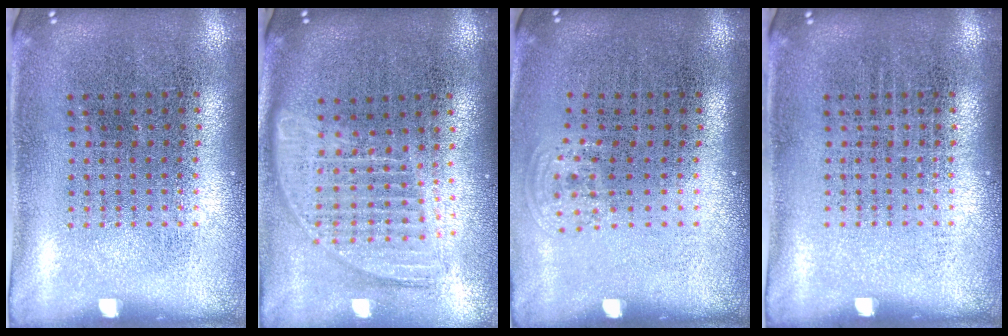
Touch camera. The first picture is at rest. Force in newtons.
{"total": 1.7, "press": 1.4, "slide": 0.9}
{"total": 0.8, "press": 0.6, "slide": 0.4}
{"total": 0.0}